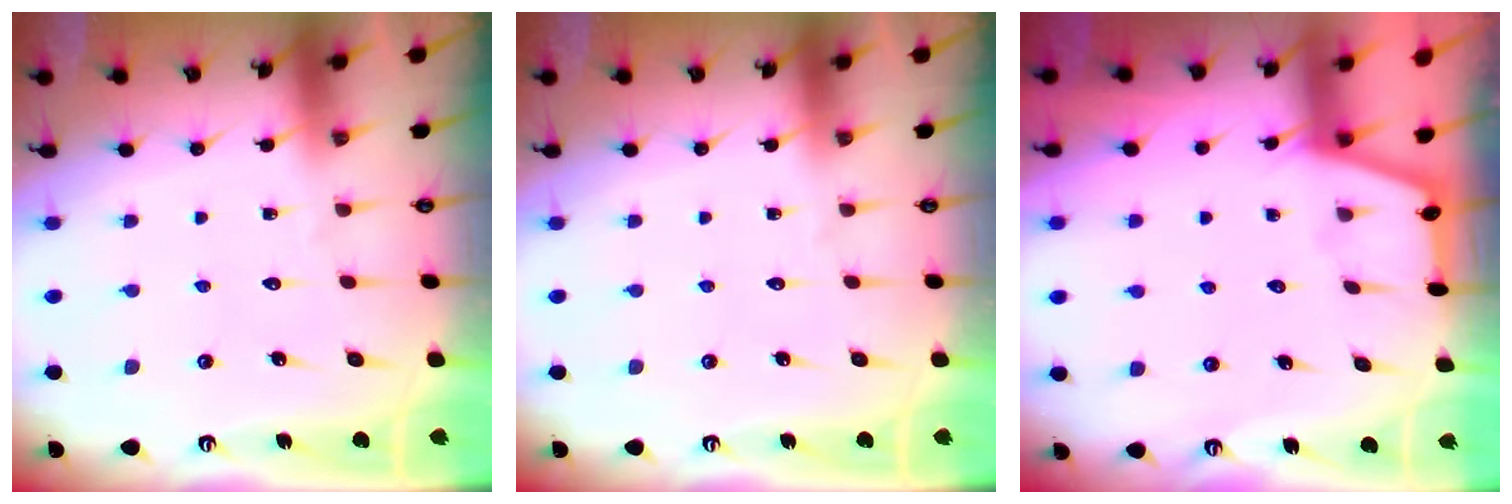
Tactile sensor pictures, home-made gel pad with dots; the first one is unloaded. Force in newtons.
{"total": 0.0}
{"total": 1.5, "press": 1.5, "slide": 0.2}